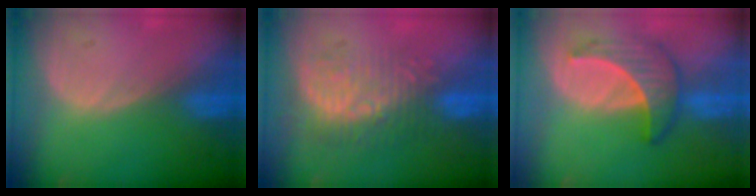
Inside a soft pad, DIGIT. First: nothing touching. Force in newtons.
{"total": 9.6, "press": 8.5, "slide": 4.4}
{"total": 6.4, "press": 6.2, "slide": 1.7}